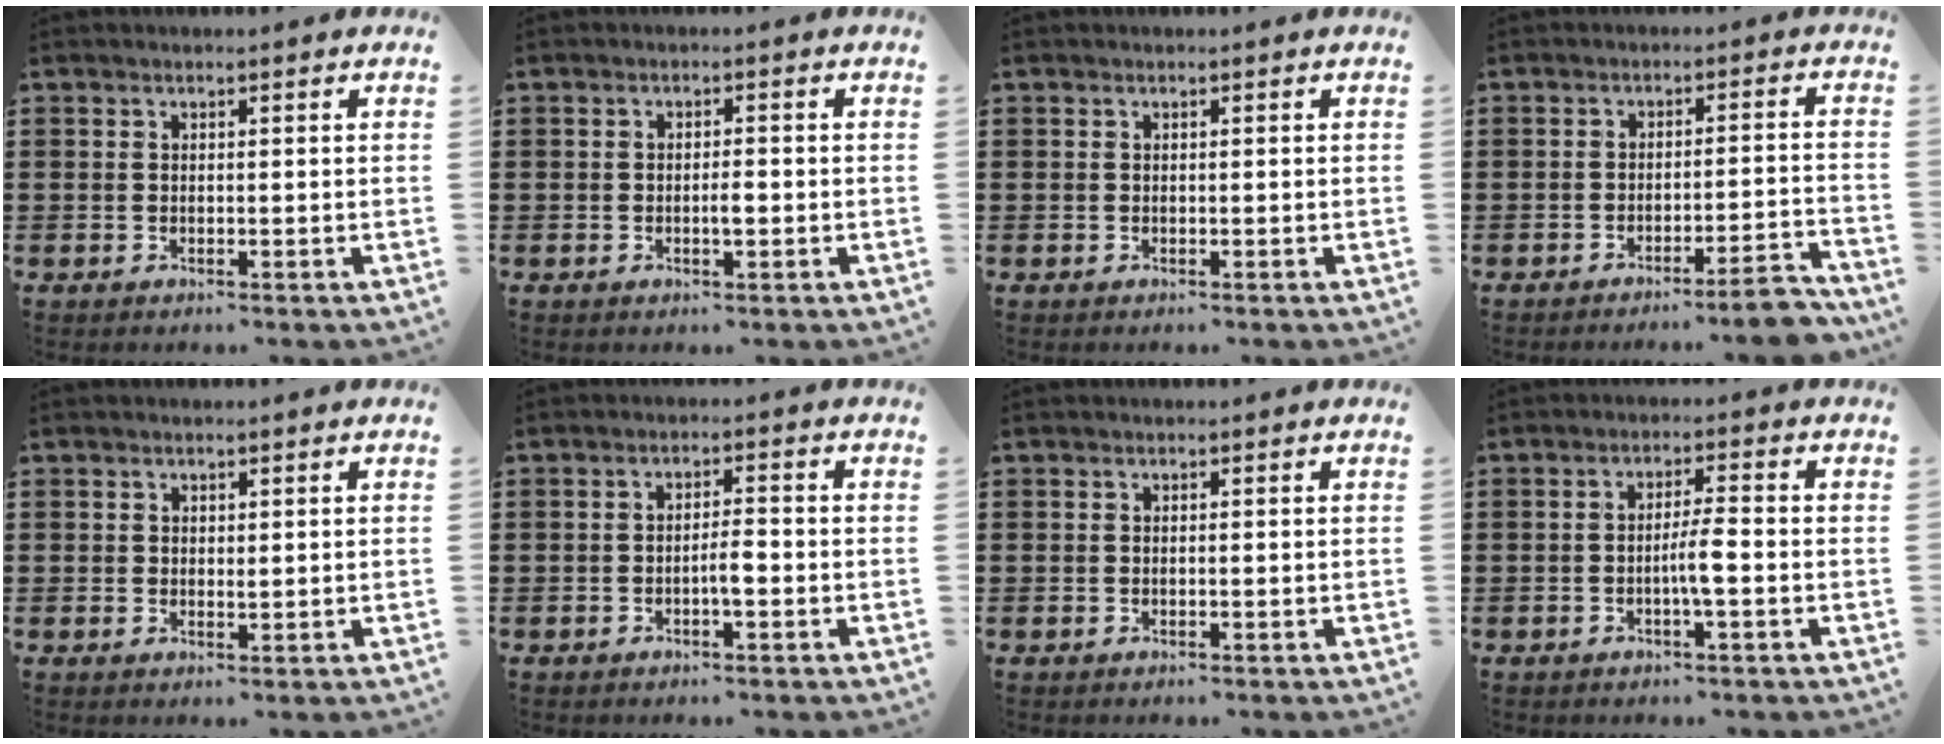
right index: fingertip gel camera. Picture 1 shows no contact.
{"total": 2.1, "force": [-0.4, 0.6, 2.0], "torque": [-0.038, 0.000, -0.008]}
{"total": 0.0}
{"total": 4.9, "force": [-4.1, -0.3, 2.7], "torque": [-0.045, -0.013, -0.076]}
{"total": 0.9, "force": [0.5, 0.6, 0.4], "torque": [-0.008, 0.003, 0.010]}
{"total": 3.0, "force": [-1.0, 0.7, 2.8], "torque": [-0.050, 0.003, -0.018]}
{"total": 0.0}
{"total": 3.8, "force": [-1.1, 0.2, 3.7], "torque": [-0.065, -0.002, -0.021]}